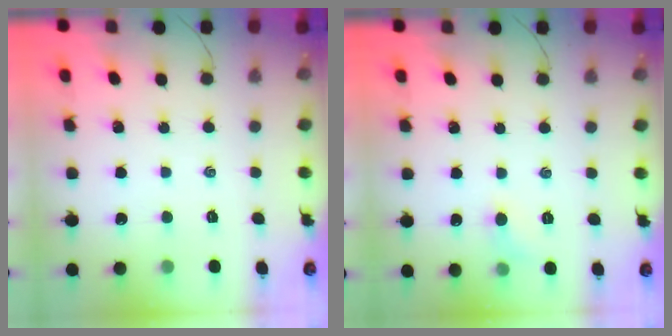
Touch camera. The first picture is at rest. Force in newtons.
{"total": 5.0, "press": 4.8, "slide": 1.3}